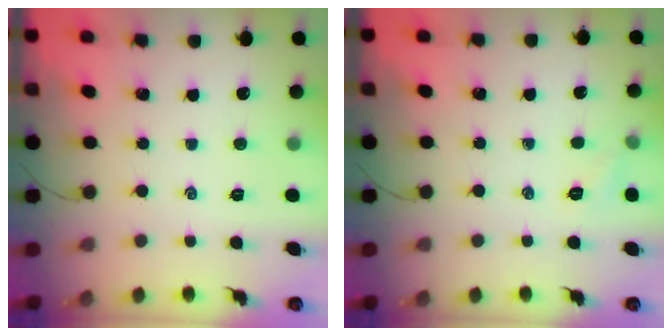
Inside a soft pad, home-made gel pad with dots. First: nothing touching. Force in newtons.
{"total": 4.2, "press": 4.0, "slide": 1.1}